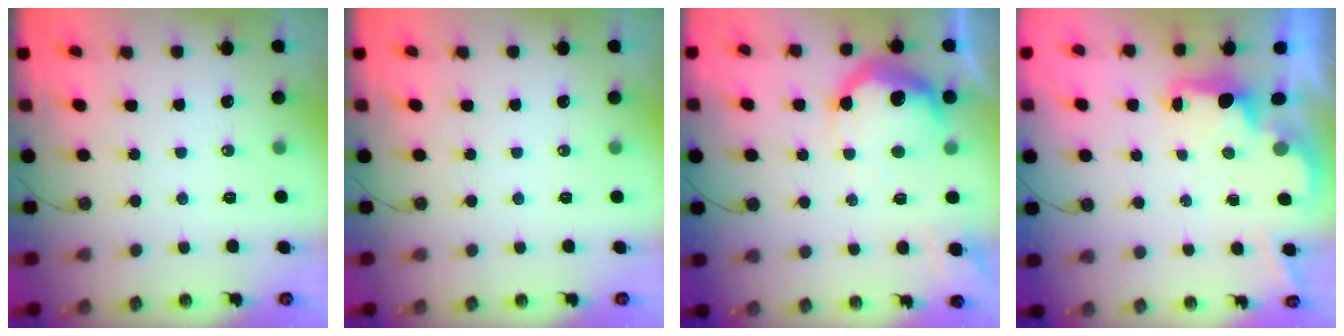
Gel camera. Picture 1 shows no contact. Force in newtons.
{"total": 0.0}
{"total": 14.6, "press": 14.6, "slide": 1.0}
{"total": 1.7, "press": 1.6, "slide": 0.7}